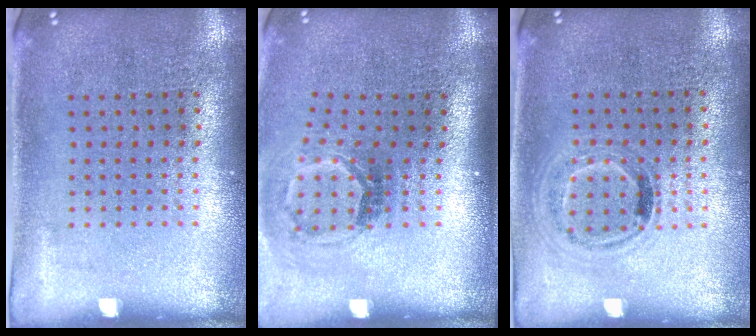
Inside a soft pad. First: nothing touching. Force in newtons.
{"total": 1.9, "press": 1.2, "slide": 1.4}
{"total": 1.0, "press": 0.9, "slide": 0.3}